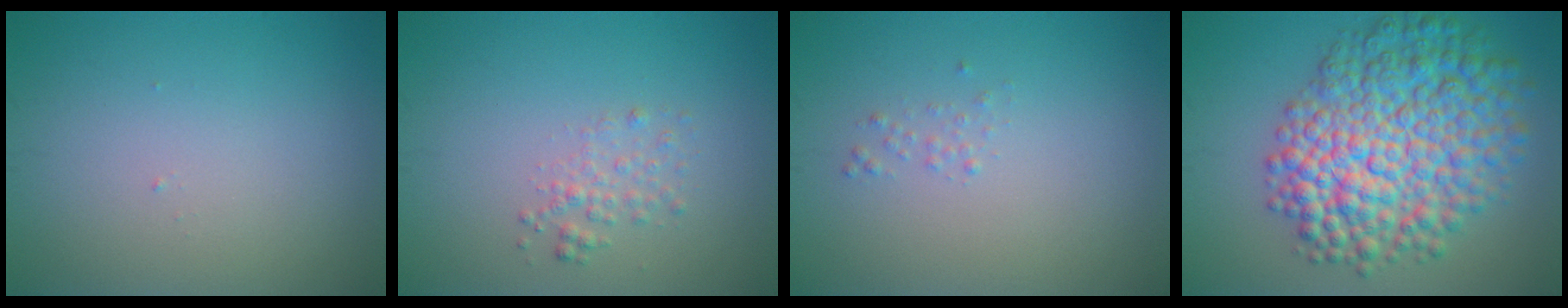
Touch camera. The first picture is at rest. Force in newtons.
{"total": 1.5, "press": 1.5, "slide": 0.0}
{"total": 0.6, "press": 0.6, "slide": 0.0}
{"total": 10.9, "press": 10.9, "slide": 0.2}